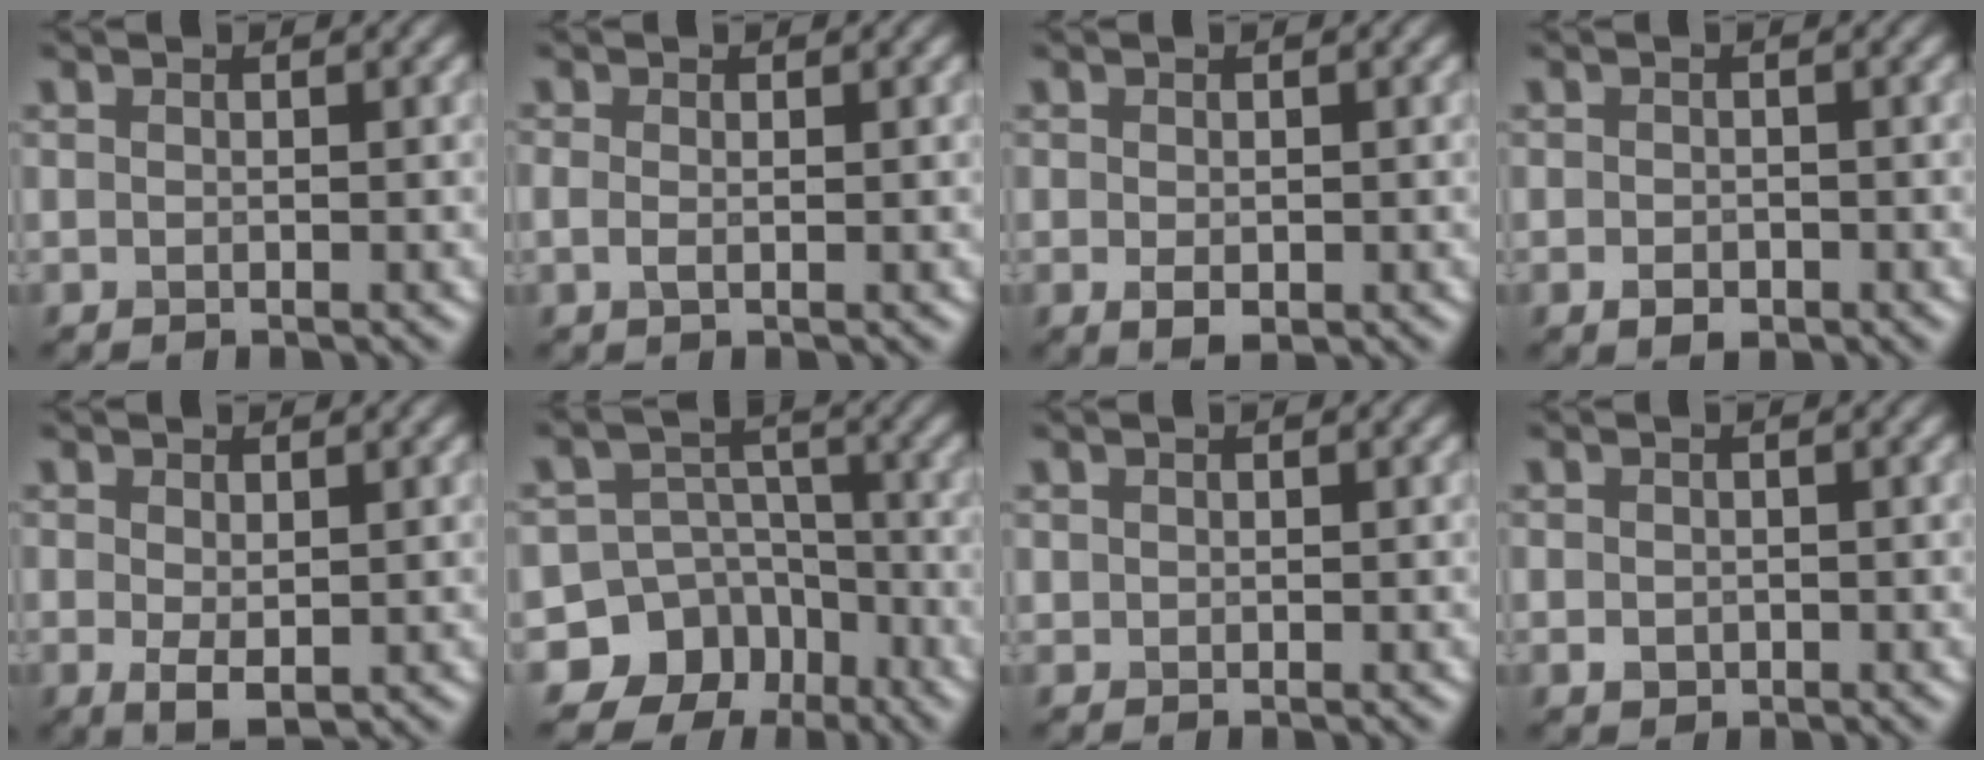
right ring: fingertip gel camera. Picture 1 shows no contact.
{"total": 0.9, "force": [0.1, 0.4, 0.8], "torque": [-0.022, -0.003, -0.002]}
{"total": 1.5, "force": [-0.2, 0.9, 1.2], "torque": [-0.024, -0.006, -0.001]}
{"total": 1.5, "force": [-0.5, 1.0, 1.0], "torque": [-0.017, -0.004, -0.011]}
{"total": 2.1, "force": [0.1, 1.1, 1.8], "torque": [-0.035, -0.006, 0.005]}
{"total": 12.2, "force": [-6.9, 9.9, 1.5], "torque": [-0.030, -0.025, -0.125]}
{"total": 0.5, "force": [0.4, 0.4, 0.0], "torque": [0.004, -0.002, 0.007]}
{"total": 1.1, "force": [-0.1, 0.9, 0.5], "torque": [-0.007, -0.005, -0.004]}